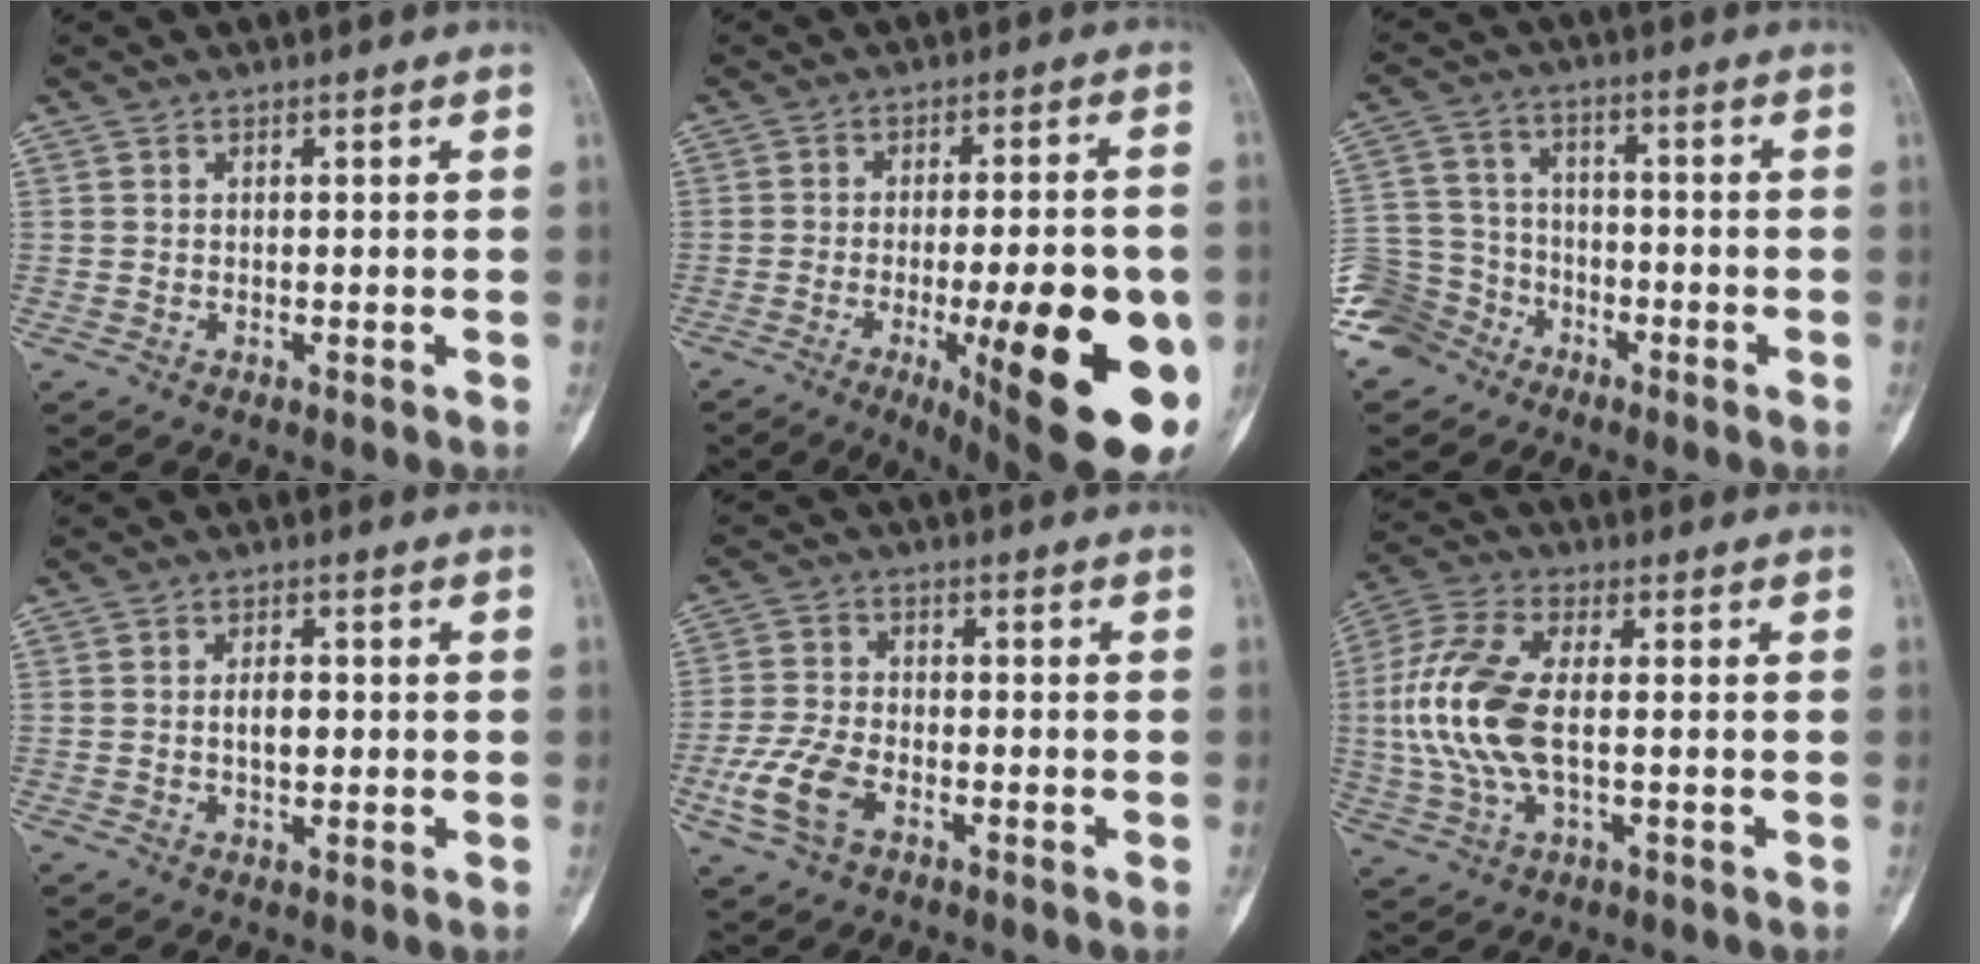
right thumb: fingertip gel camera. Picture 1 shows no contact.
{"total": 24.1, "force": [-6.7, 6.7, 22.1], "torque": [-0.244, -0.006, -0.072]}
{"total": 10.0, "force": [-6.8, 7.3, 1.3], "torque": [-0.011, 0.048, -0.135]}
{"total": 3.0, "force": [0.0, 1.6, 2.5], "torque": [-0.035, 0.002, -0.001]}
{"total": 8.5, "force": [-3.6, 4.9, 5.9], "torque": [-0.133, 0.013, -0.071]}
{"total": 13.7, "force": [-0.3, 6.5, 12.1], "torque": [-0.276, 0.013, -0.006]}